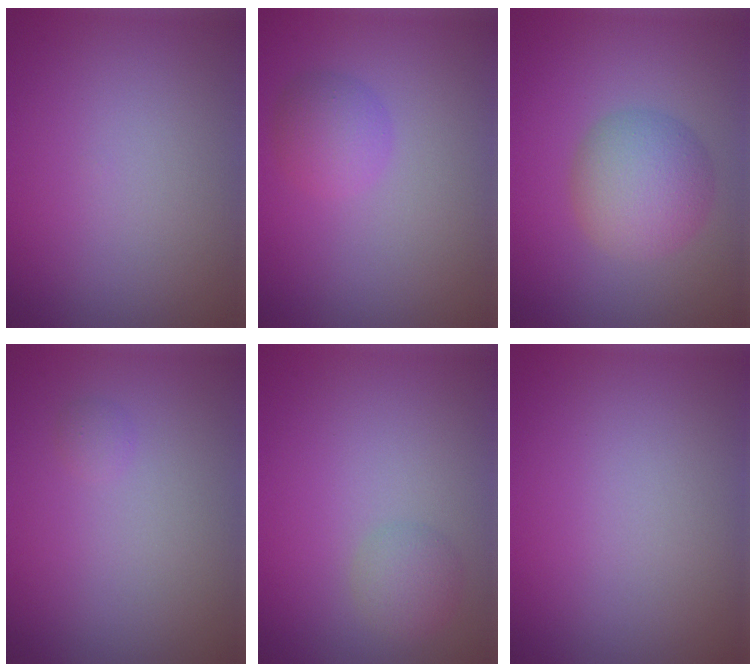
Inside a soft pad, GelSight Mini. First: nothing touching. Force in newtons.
{"total": 2.4, "press": 2.4, "slide": 0.1}
{"total": 5.0, "press": 5.0, "slide": 0.3}
{"total": 0.6, "press": 0.6, "slide": 0.0}
{"total": 1.9, "press": 1.8, "slide": 0.1}
{"total": 0.0}